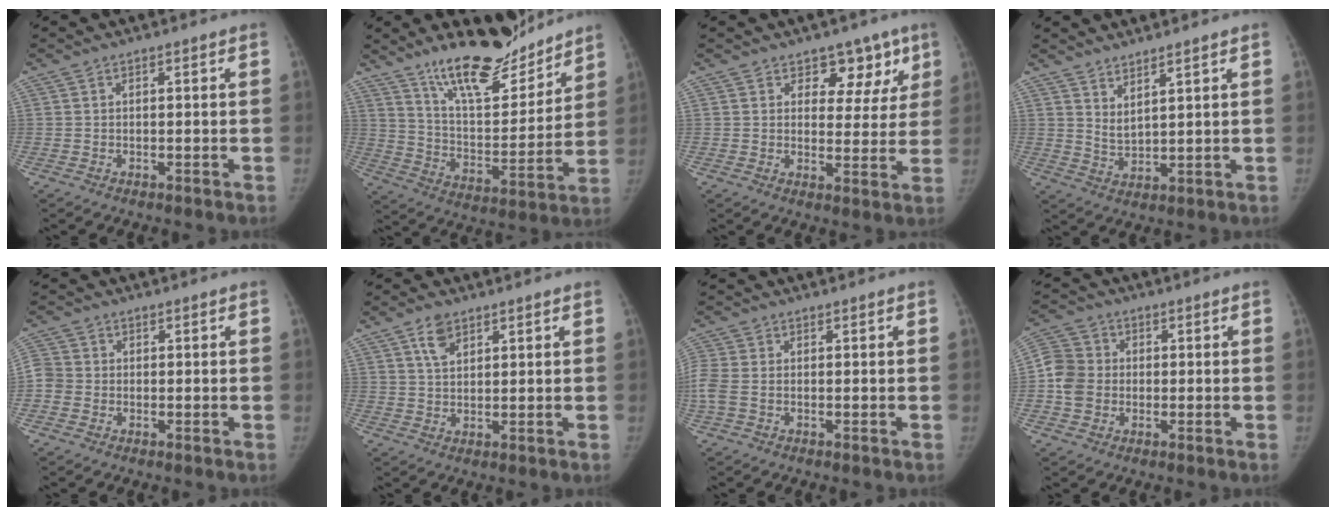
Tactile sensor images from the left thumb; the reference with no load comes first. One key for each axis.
{"total": 18.6, "fx": 14.8, "fy": 6.1, "fz": 9.5, "tx": -0.108, "ty": -0.102, "tz": 0.250}
{"total": 7.7, "fx": 4.8, "fy": 5.1, "fz": 3.1, "tx": 0.011, "ty": -0.021, "tz": 0.064}
{"total": 4.1, "fx": 3.1, "fy": 0.8, "fz": 2.5, "tx": -0.046, "ty": -0.035, "tz": 0.064}
{"total": 4.1, "fx": -0.8, "fy": 3.7, "fz": 1.5, "tx": -0.025, "ty": 0.009, "tz": -0.023}
{"total": 4.2, "fx": 2.4, "fy": 2.5, "fz": 2.4, "tx": -0.030, "ty": -0.009, "tz": 0.046}
{"total": 4.9, "fx": -0.6, "fy": 3.1, "fz": 3.7, "tx": -0.113, "ty": 0.003, "tz": -0.016}
{"total": 7.4, "fx": -0.8, "fy": 6.6, "fz": 3.3, "tx": -0.055, "ty": 0.019, "tz": -0.025}